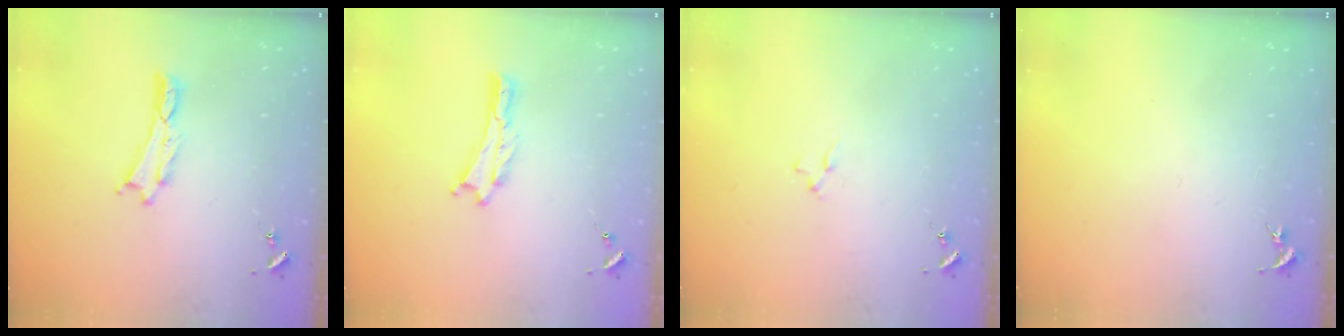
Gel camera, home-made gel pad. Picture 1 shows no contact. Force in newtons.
{"total": 0.0}
{"total": 0.9, "press": 0.9, "slide": 0.2}
{"total": 0.0}